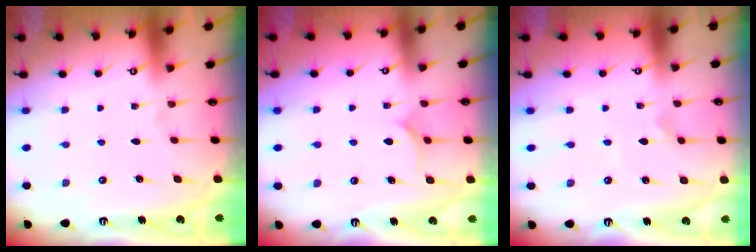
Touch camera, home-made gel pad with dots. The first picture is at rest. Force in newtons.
{"total": 7.2, "press": 7.2, "slide": 0.3}
{"total": 2.0, "press": 2.0, "slide": 0.1}